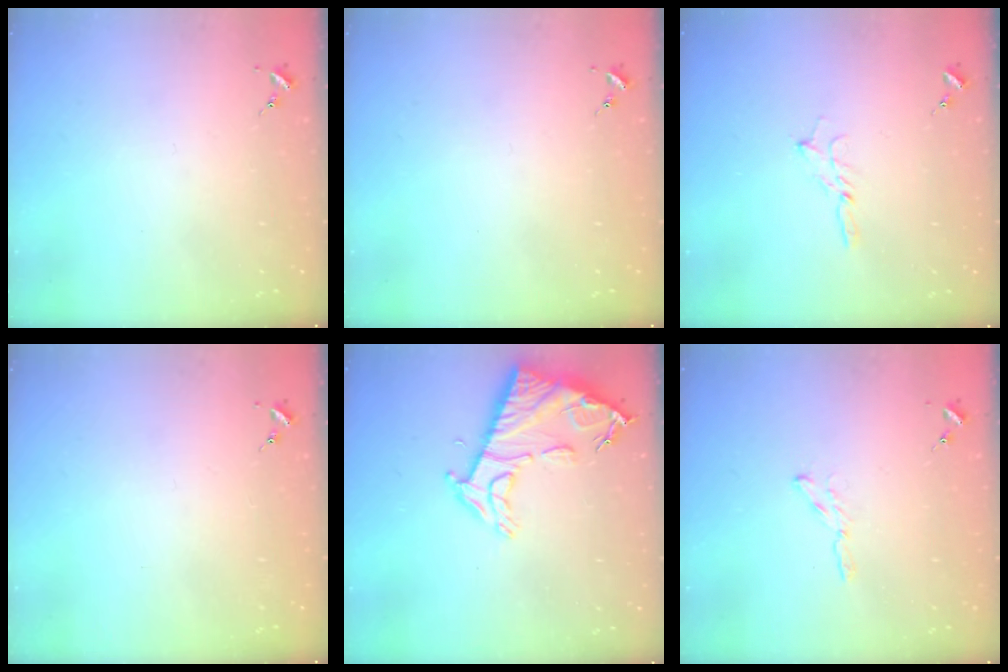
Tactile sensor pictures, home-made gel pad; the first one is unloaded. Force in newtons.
{"total": 0.0}
{"total": 2.9, "press": 2.9, "slide": 0.2}
{"total": 0.0}
{"total": 13.1, "press": 13.0, "slide": 1.1}
{"total": 2.4, "press": 2.4, "slide": 0.2}